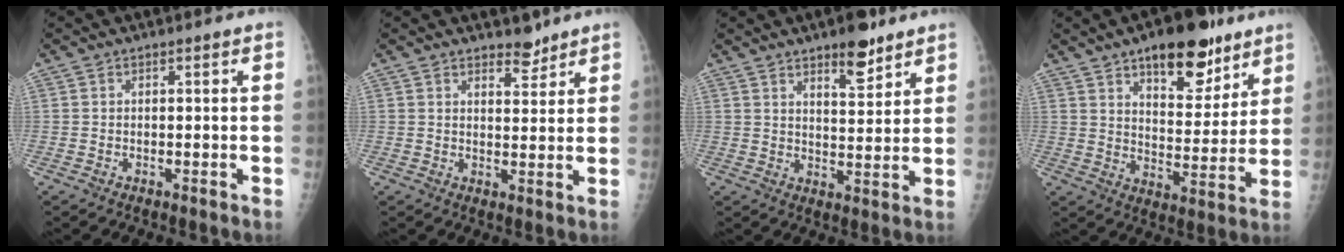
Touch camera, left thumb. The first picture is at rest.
{"total": 3.6, "force": [3.0, 1.5, 1.3], "torque": [-0.004, -0.024, 0.047]}
{"total": 8.0, "force": [5.5, 2.7, 5.1], "torque": [-0.058, -0.036, 0.083]}
{"total": 16.2, "force": [10.3, 7.1, 10.3], "torque": [-0.096, -0.057, 0.155]}